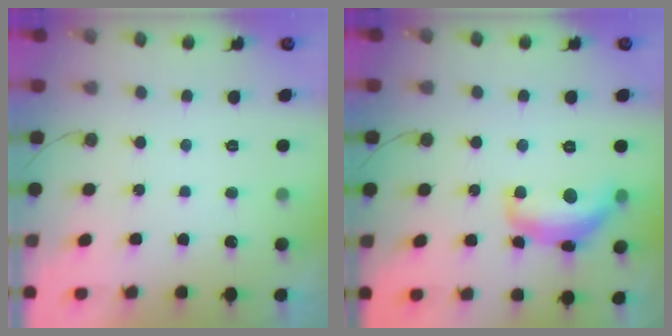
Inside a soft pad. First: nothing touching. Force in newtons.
{"total": 13.7, "press": 13.7, "slide": 0.9}